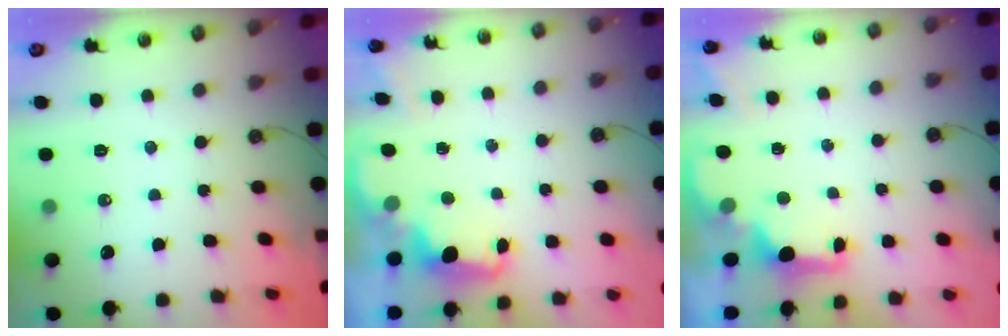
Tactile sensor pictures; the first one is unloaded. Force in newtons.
{"total": 2.4, "press": 2.3, "slide": 0.5}
{"total": 2.2, "press": 2.1, "slide": 0.8}